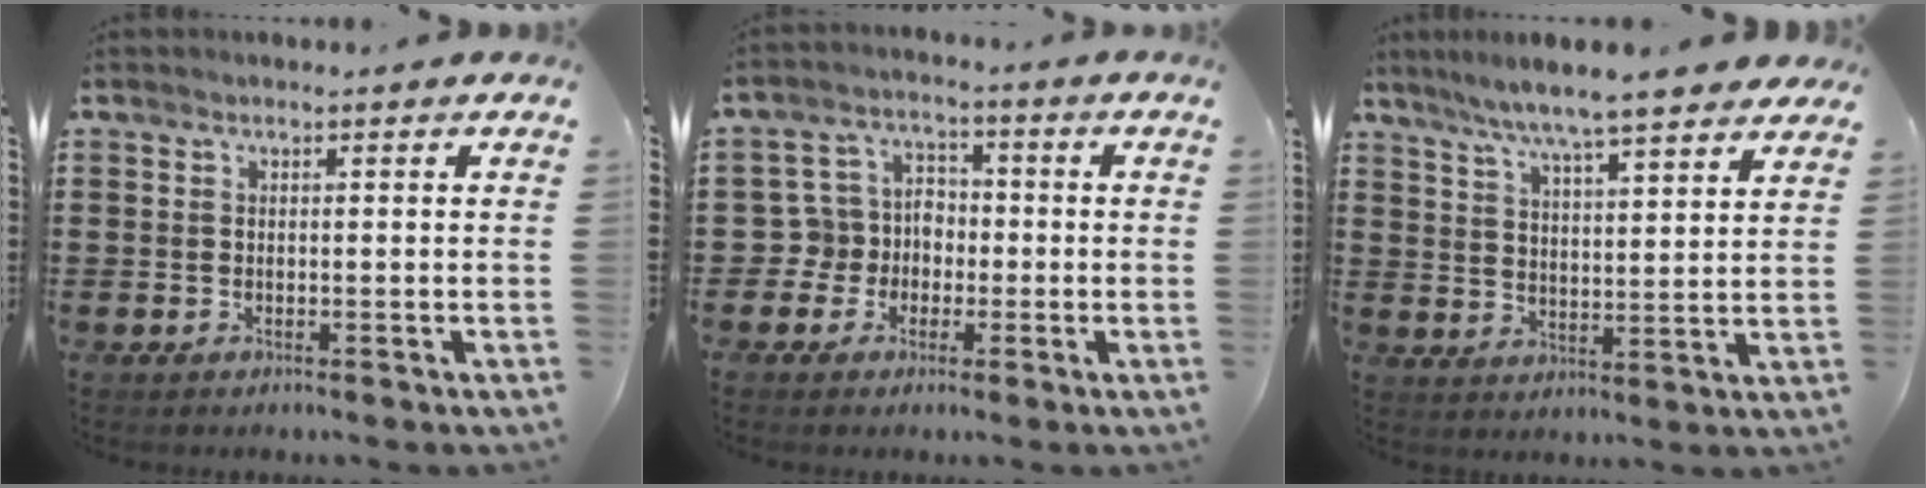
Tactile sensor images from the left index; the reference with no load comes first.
{"total": 5.4, "force": [-1.7, 5.0, 1.0], "torque": [-0.055, 0.007, -0.039]}
{"total": 6.7, "force": [6.1, -0.2, 2.8], "torque": [-0.078, -0.030, 0.104]}